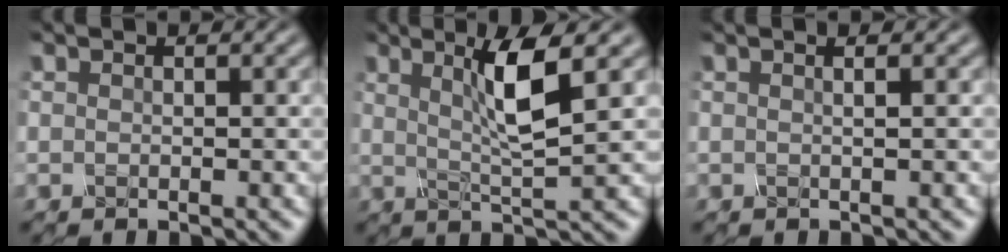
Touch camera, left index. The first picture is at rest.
{"total": 4.6, "force": [1.3, 0.5, 4.3], "torque": [-0.083, -0.007, 0.028]}
{"total": 2.6, "force": [1.0, 1.4, 2.0], "torque": [-0.010, 0.015, -0.018]}